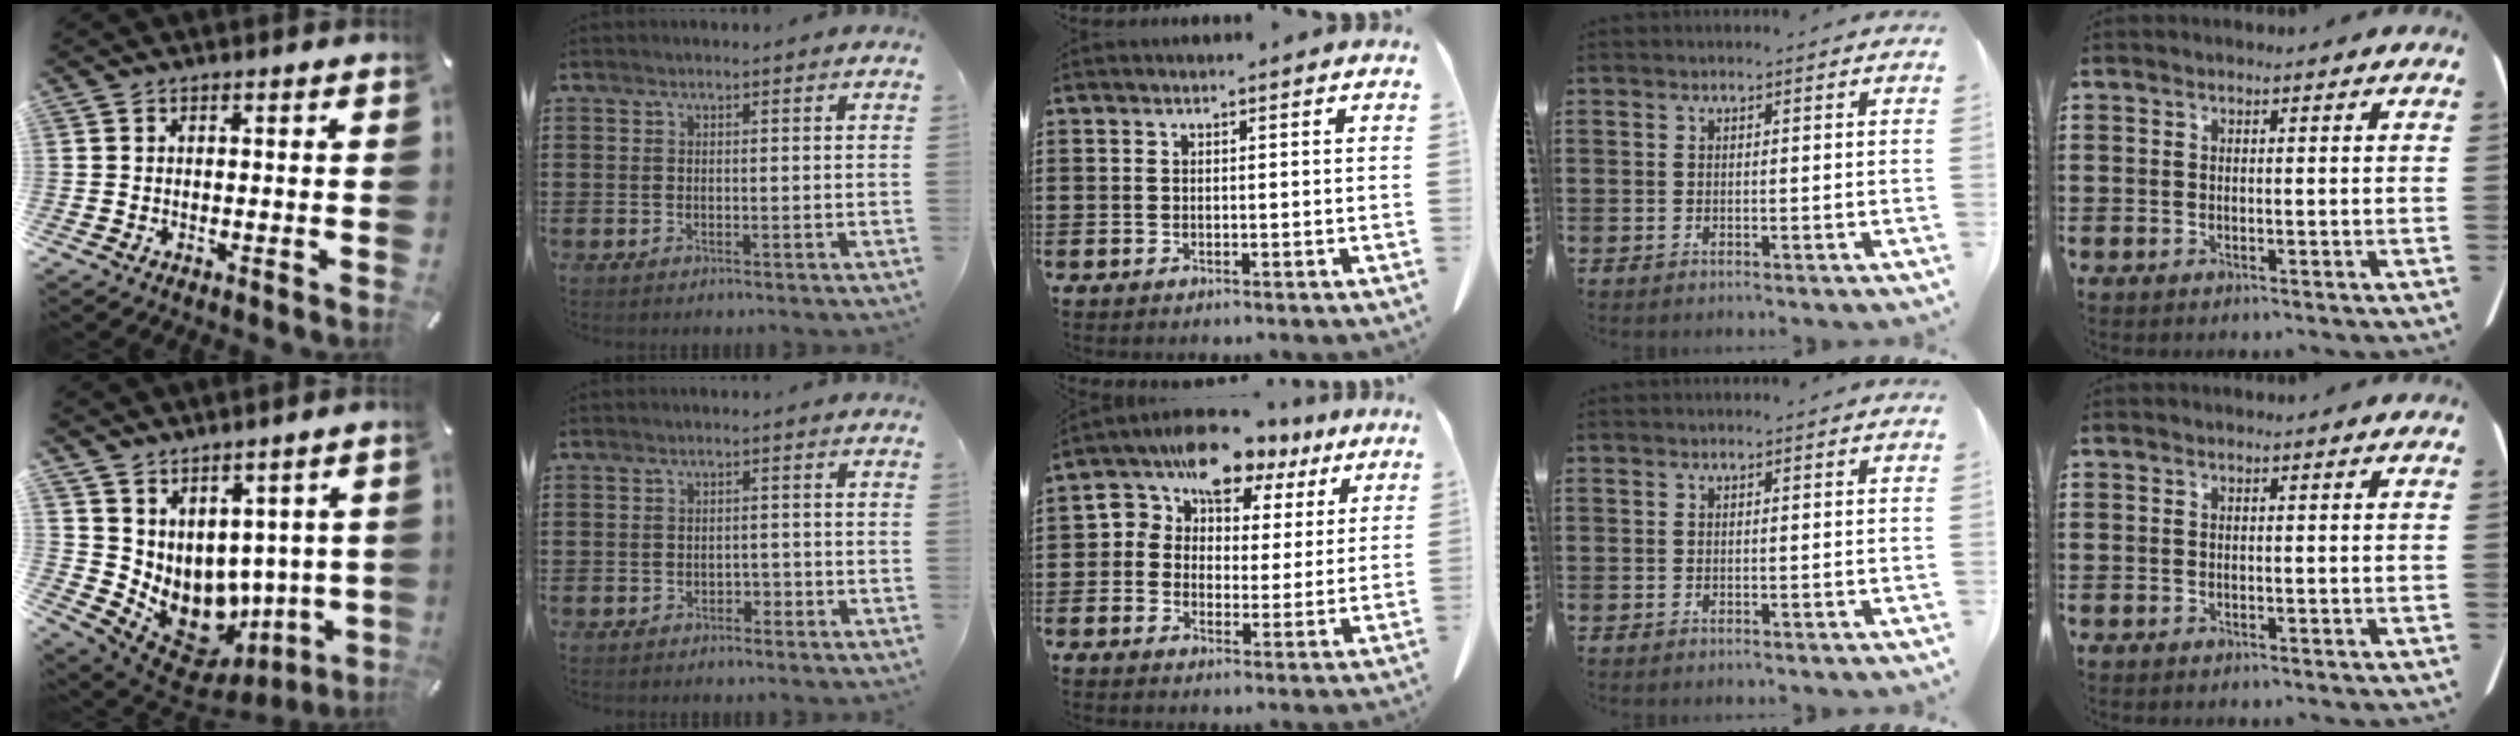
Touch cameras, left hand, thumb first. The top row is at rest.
{"thumb": {"total": 9.0, "force": [0.2, 8.4, 3.1], "torque": [-0.057, -0.049, 0.027]}, "index": {"total": 1.3, "force": [-1.0, 0.8, 0.4], "torque": [-0.015, -0.001, -0.023]}, "middle": {"total": 5.2, "force": [3.2, 3.9, 1.3], "torque": [-0.049, -0.013, 0.050]}}